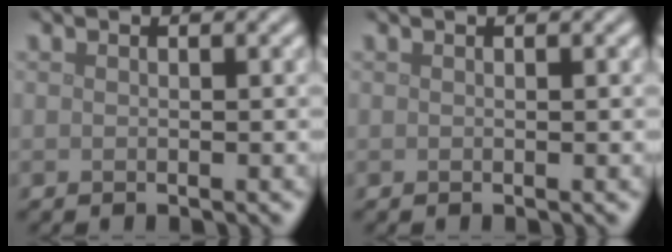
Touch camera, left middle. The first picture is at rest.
{"total": 0.0}